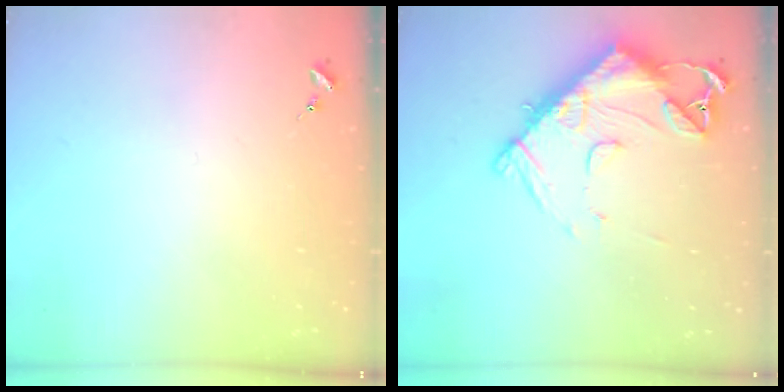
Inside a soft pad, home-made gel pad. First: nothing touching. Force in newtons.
{"total": 15.0, "press": 14.9, "slide": 1.6}